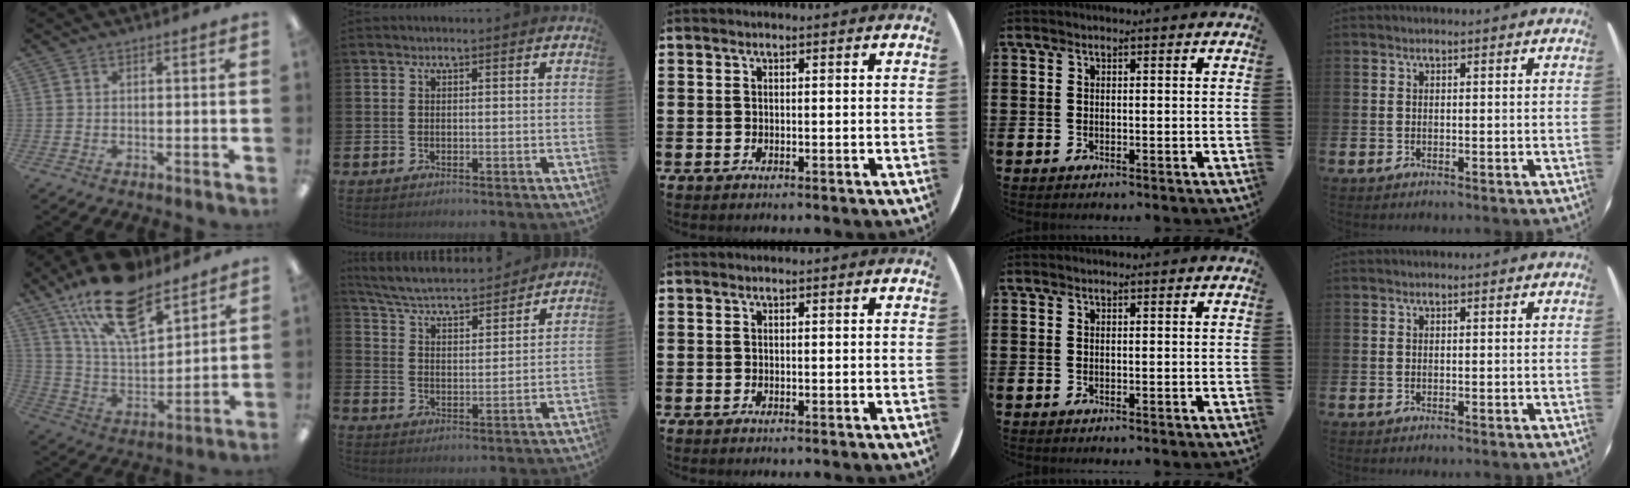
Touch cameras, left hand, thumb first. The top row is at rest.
{"thumb": {"total": 20.1, "force": [14.3, 8.2, 11.5], "torque": [-0.208, -0.072, 0.252]}, "index": {"total": 5.5, "force": [5.3, 0.7, 1.3], "torque": [-0.051, -0.041, 0.087]}}